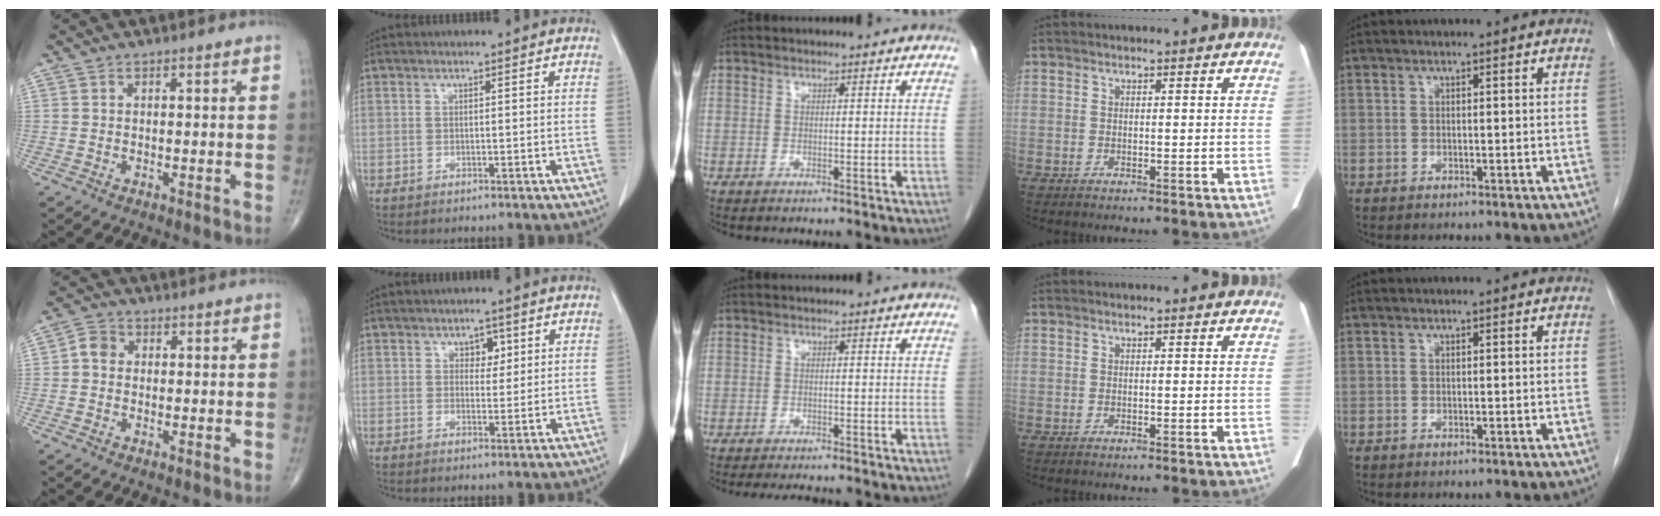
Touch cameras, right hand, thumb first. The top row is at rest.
{"thumb": {"total": 3.1, "force": [0.0, 2.7, 1.6], "torque": [-0.018, 0.009, -0.007]}, "index": {"total": 2.7, "force": [1.2, 1.8, 1.6], "torque": [-0.013, 0.001, 0.015]}, "middle": {"total": 3.9, "force": [-3.5, 0.4, 1.6], "torque": [-0.022, -0.011, -0.051]}}